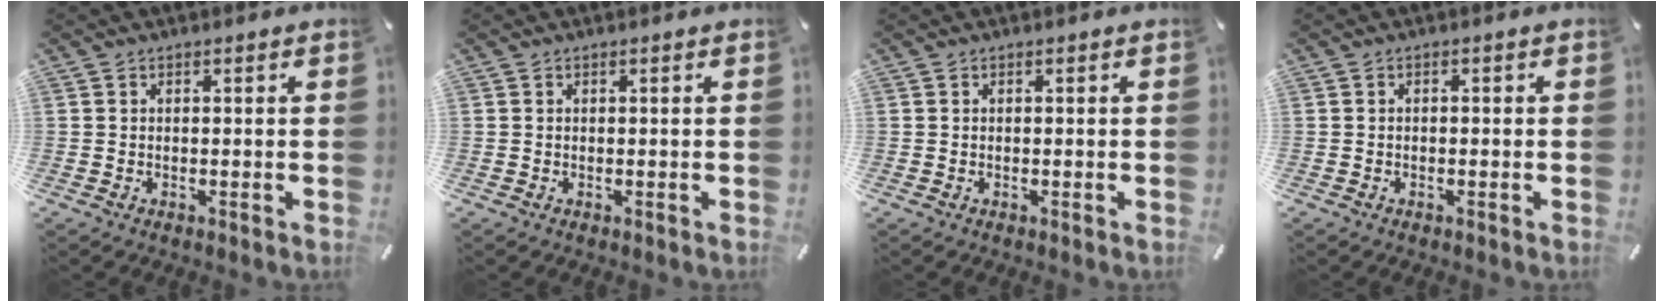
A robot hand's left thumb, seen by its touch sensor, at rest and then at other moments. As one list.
[{"total": 0.0}, {"total": 0.0}, {"total": 0.8, "force": [-0.6, 0.3, 0.4], "torque": [-0.010, 0.001, -0.012]}]